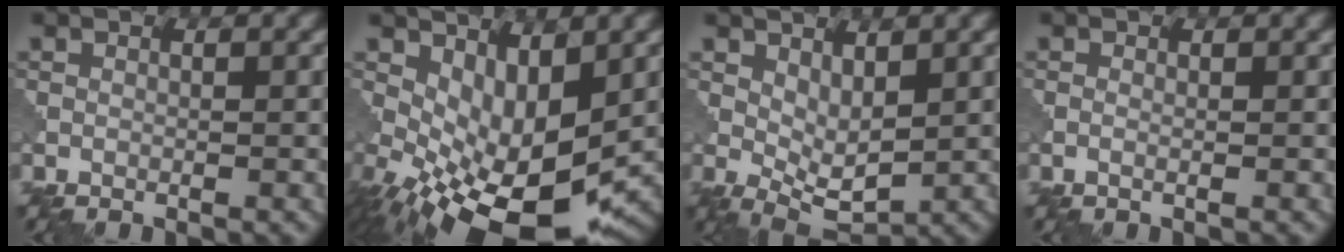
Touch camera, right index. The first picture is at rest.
{"total": 9.3, "force": [-1.7, 4.3, 8.1], "torque": [-0.150, -0.017, -0.019]}
{"total": 3.3, "force": [1.2, 1.5, 2.6], "torque": [-0.052, -0.007, 0.029]}
{"total": 0.6, "force": [0.0, 0.2, 0.6], "torque": [-0.010, 0.001, -0.004]}